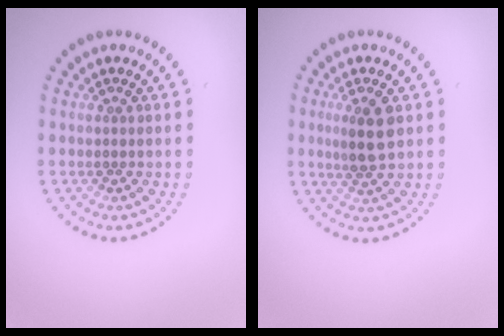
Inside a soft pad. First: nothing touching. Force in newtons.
{"total": 3.5, "press": 3.3, "slide": 1.0}